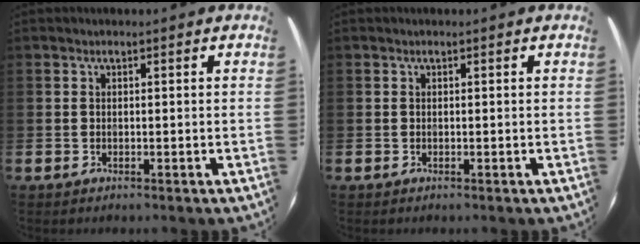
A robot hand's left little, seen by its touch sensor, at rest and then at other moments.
{"total": 0.0}